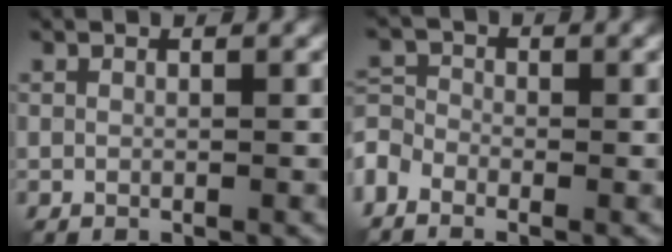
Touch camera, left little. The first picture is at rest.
{"total": 3.1, "force": [-1.9, 2.2, 1.1], "torque": [-0.025, 0.002, -0.038]}